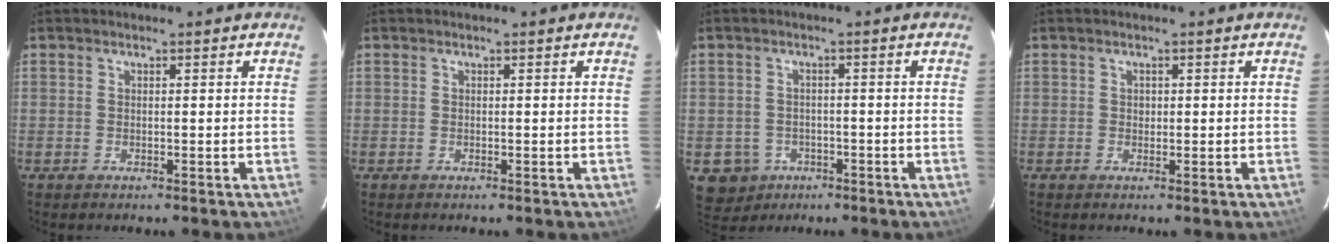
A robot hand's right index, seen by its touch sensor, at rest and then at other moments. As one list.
[{"total": 0.0}, {"total": 6.6, "force": [-2.7, 5.9, 1.3], "torque": [-0.039, 0.012, -0.030]}, {"total": 0.8, "force": [0.1, 0.8, 0.2], "torque": [0.001, 0.002, 0.002]}]